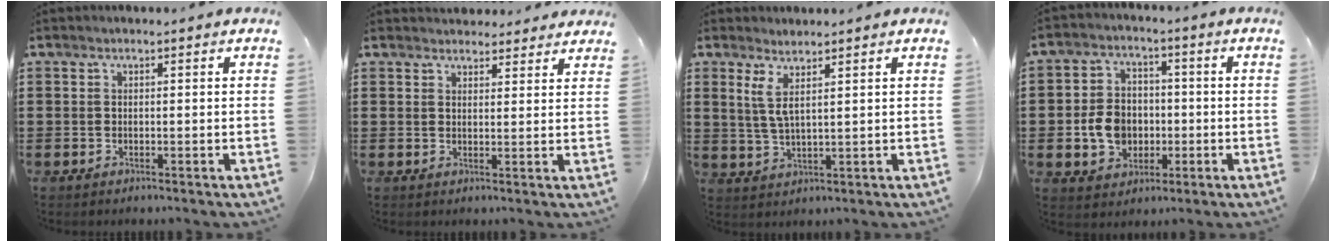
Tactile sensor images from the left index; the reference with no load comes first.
{"total": 2.9, "force": [2.8, 0.8, 0.1], "torque": [-0.001, -0.009, 0.052]}
{"total": 3.9, "force": [2.2, 0.6, 3.1], "torque": [-0.076, -0.003, 0.038]}
{"total": 7.2, "force": [-1.2, 6.0, 3.8], "torque": [-0.094, 0.006, -0.026]}